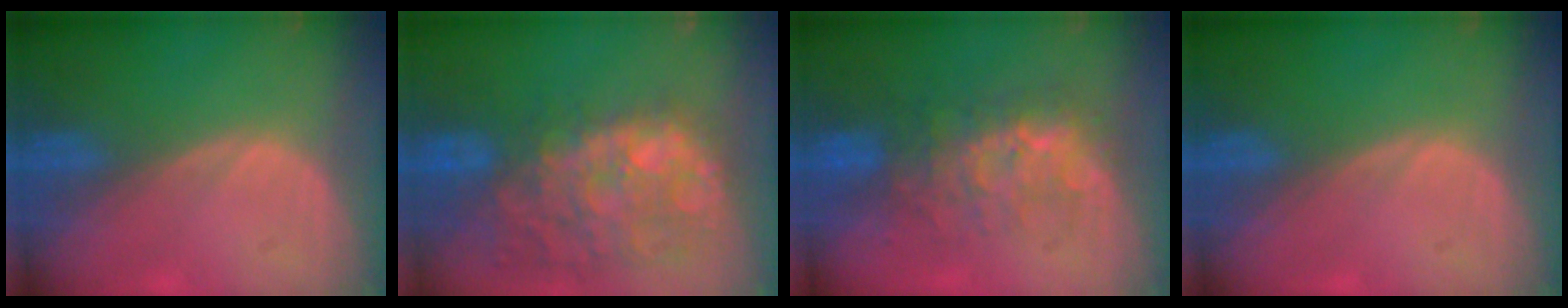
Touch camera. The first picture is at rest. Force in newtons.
{"total": 13.5, "press": 11.6, "slide": 6.8}
{"total": 8.1, "press": 7.8, "slide": 2.3}
{"total": 0.0}